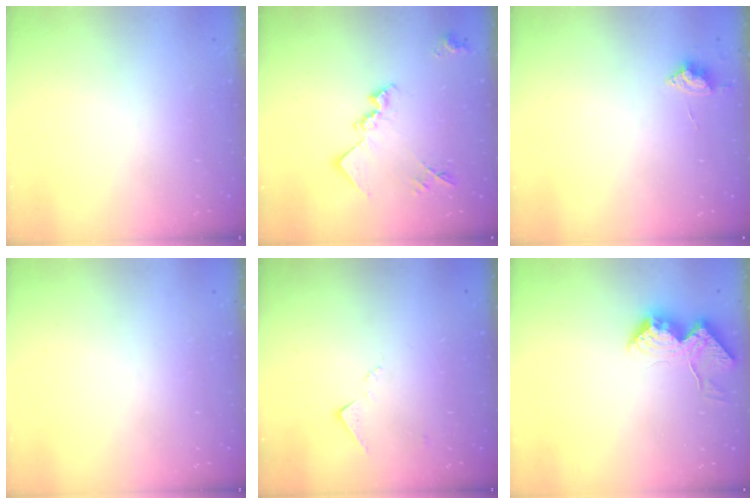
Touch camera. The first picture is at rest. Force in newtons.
{"total": 14.6, "press": 14.5, "slide": 0.6}
{"total": 5.7, "press": 5.6, "slide": 0.6}
{"total": 0.0}
{"total": 6.8, "press": 6.8, "slide": 0.8}
{"total": 19.9, "press": 19.9, "slide": 0.4}